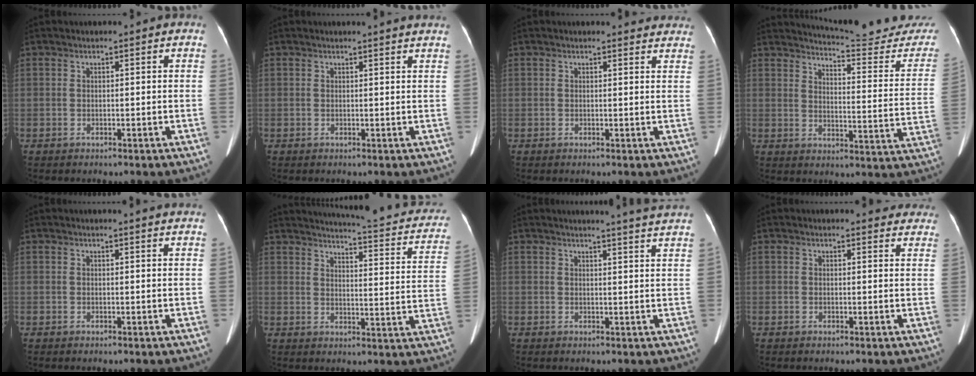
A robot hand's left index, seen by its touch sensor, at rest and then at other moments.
{"total": 3.1, "force": [2.9, -0.3, 0.9], "torque": [-0.014, -0.002, 0.024]}
{"total": 4.2, "force": [4.1, 1.0, 0.4], "torque": [0.002, -0.008, 0.025]}
{"total": 20.6, "force": [20.2, 0.8, 4.2], "torque": [-0.053, -0.124, 0.230]}
{"total": 3.1, "force": [3.0, -0.2, 0.8], "torque": [-0.014, -0.003, 0.023]}
{"total": 18.5, "force": [15.9, 3.8, 8.8], "torque": [-0.104, -0.023, 0.171]}
{"total": 7.3, "force": [6.9, -1.4, 2.1], "torque": [-0.030, -0.024, 0.064]}
{"total": 6.8, "force": [6.5, 1.8, 0.8], "torque": [0.022, -0.011, 0.041]}